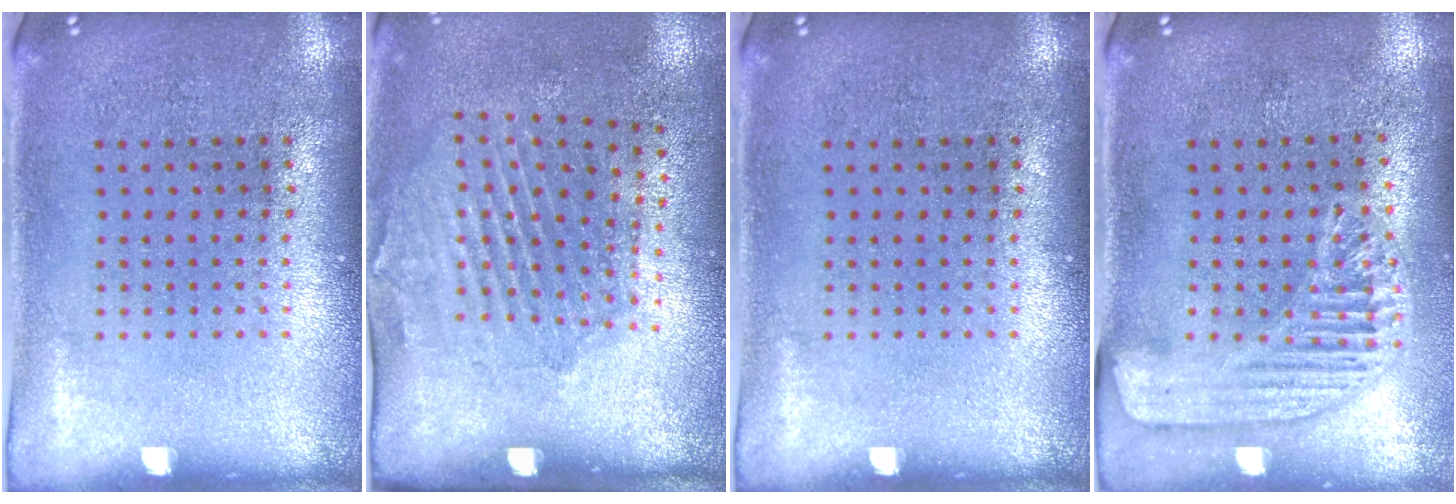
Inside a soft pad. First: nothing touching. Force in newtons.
{"total": 1.9, "press": 1.2, "slide": 1.5}
{"total": 0.0}
{"total": 1.6, "press": 1.6, "slide": 0.4}